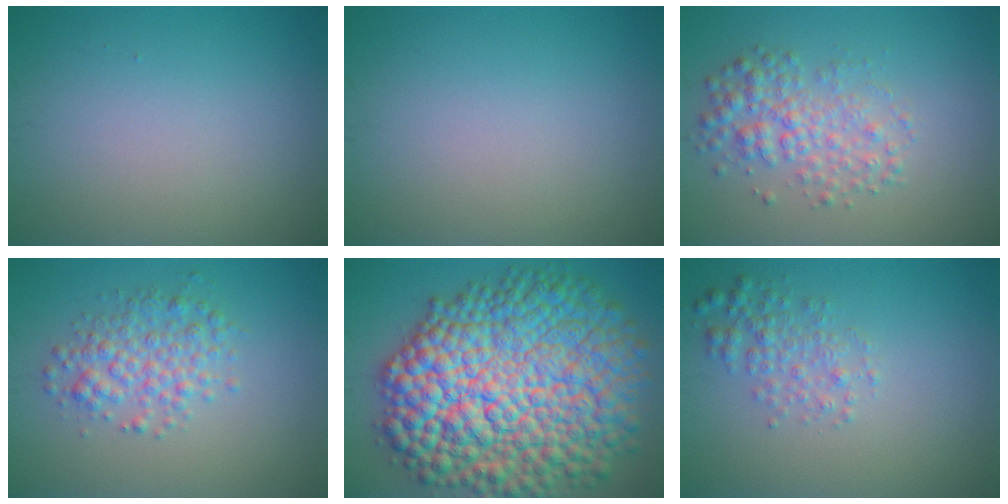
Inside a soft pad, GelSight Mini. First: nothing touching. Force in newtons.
{"total": 0.0}
{"total": 3.8, "press": 3.8, "slide": 0.0}
{"total": 3.5, "press": 3.5, "slide": 0.1}
{"total": 18.0, "press": 18.0, "slide": 0.1}
{"total": 2.4, "press": 2.4, "slide": 0.1}